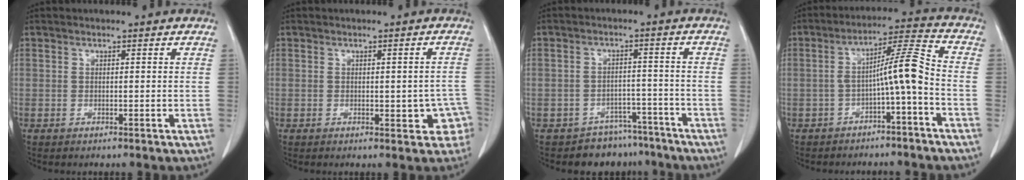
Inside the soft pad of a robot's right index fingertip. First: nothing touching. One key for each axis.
{"total": 4.7, "fx": -1.2, "fy": 2.2, "fz": 4.0, "tx": -0.031, "ty": 0.017, "tz": -0.008}
{"total": 6.8, "fx": -5.5, "fy": 4.0, "fz": -0.5, "tx": 0.025, "ty": 0.035, "tz": -0.077}
{"total": 7.6, "fx": -2.4, "fy": 0.0, "fz": 7.2, "tx": -0.115, "ty": 0.031, "tz": -0.039}